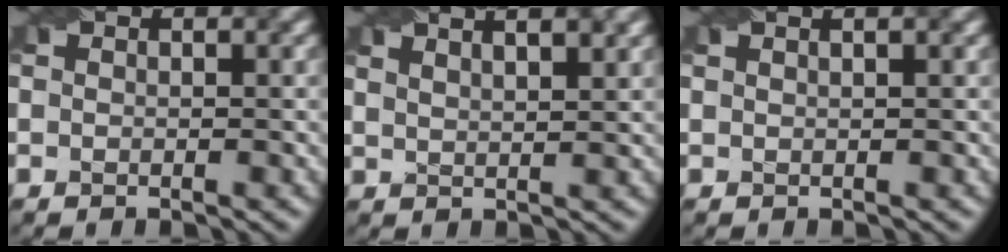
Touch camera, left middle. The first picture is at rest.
{"total": 6.1, "force": [4.0, 2.4, 3.9], "torque": [-0.026, 0.038, 0.026]}
{"total": 2.9, "force": [1.6, 1.5, 1.9], "torque": [-0.006, 0.016, -0.006]}